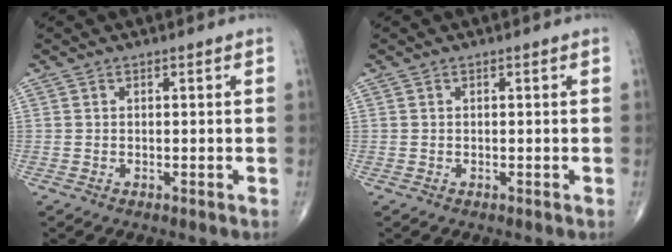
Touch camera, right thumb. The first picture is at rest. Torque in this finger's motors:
{"motor_torque": [-0.15, 0.18, -0.01, -0.02, 0.01]}